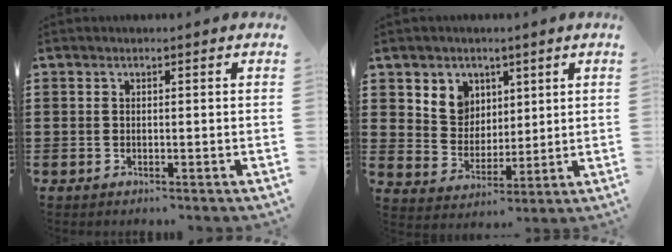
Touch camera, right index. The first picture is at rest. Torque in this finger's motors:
{"motor_torque": [0.24, 0.18, 0.15, 0.06]}